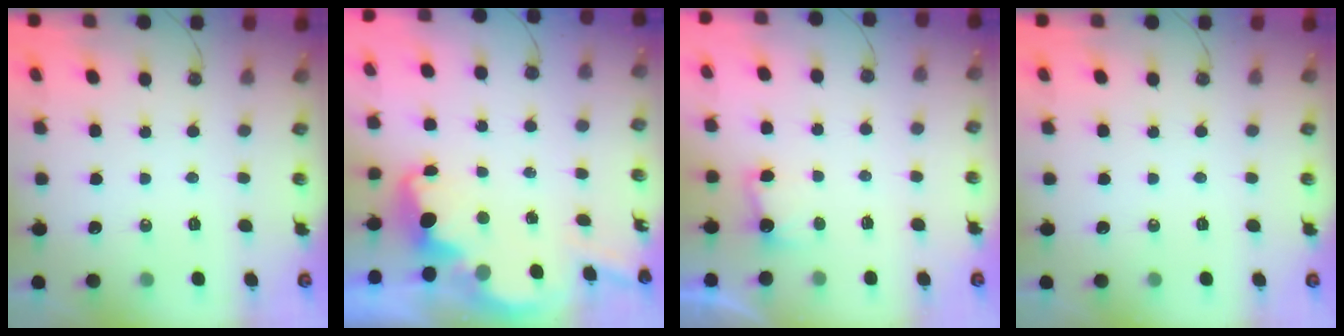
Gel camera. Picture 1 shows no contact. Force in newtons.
{"total": 3.9, "press": 3.8, "slide": 0.7}
{"total": 3.7, "press": 3.5, "slide": 1.2}
{"total": 0.0}